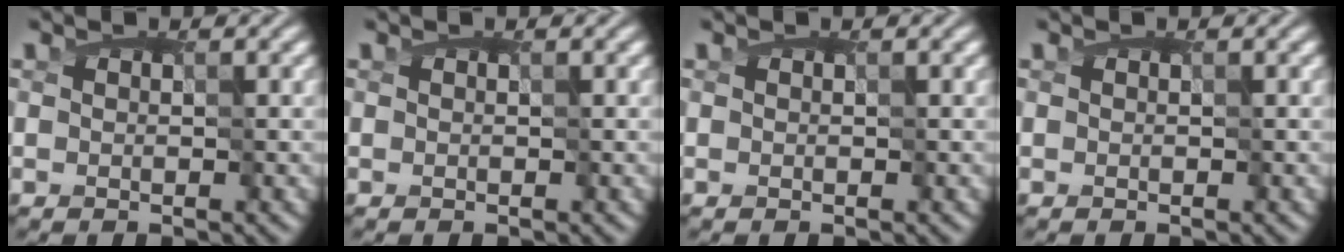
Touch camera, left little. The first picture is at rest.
{"total": 0.0}
{"total": 0.0}
{"total": 0.0}